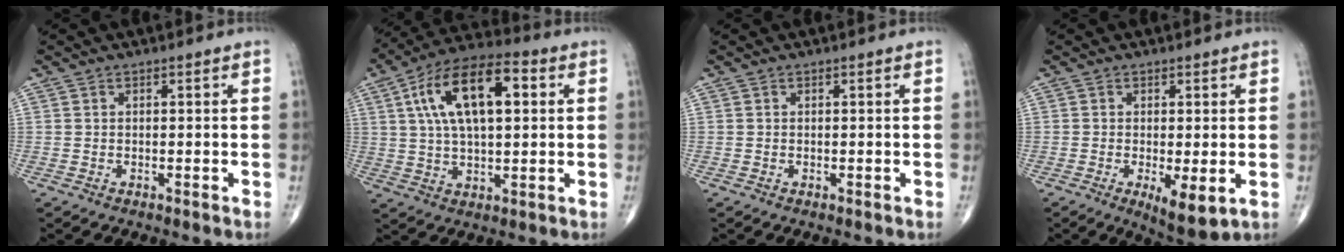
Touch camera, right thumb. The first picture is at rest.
{"total": 16.9, "force": [4.4, 7.6, 14.4], "torque": [-0.249, 0.018, 0.069]}
{"total": 0.0}
{"total": 6.3, "force": [-1.5, 2.0, 5.7], "torque": [-0.091, -0.019, -0.020]}